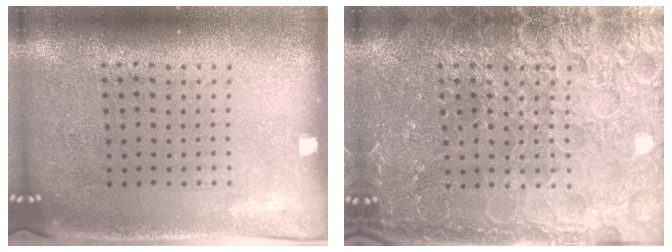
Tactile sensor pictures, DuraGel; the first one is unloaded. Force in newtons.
{"total": 6.9, "press": 6.8, "slide": 0.8}